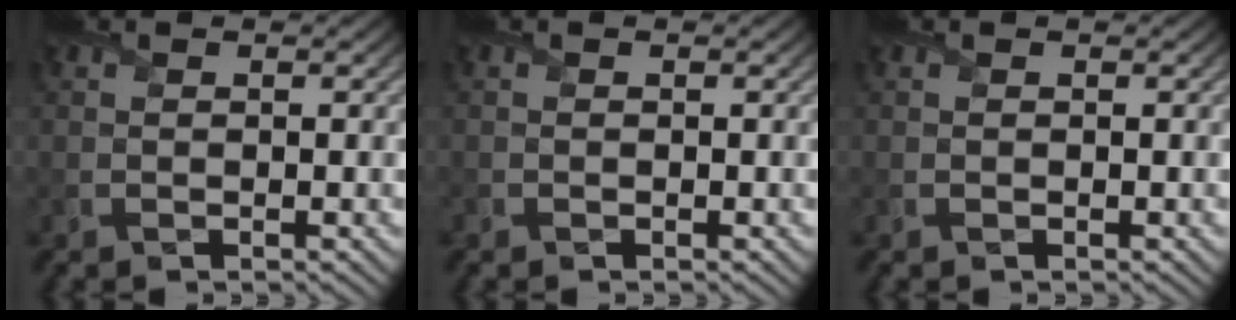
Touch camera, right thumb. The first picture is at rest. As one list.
[{"total": 0.0}, {"total": 0.0}]